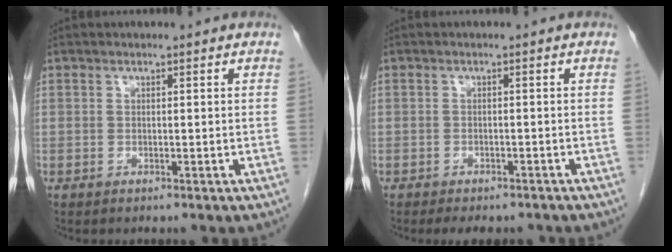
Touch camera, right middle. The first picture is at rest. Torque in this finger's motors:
{"motor_torque": [0.51, -0.41, -0.05, 0.00]}